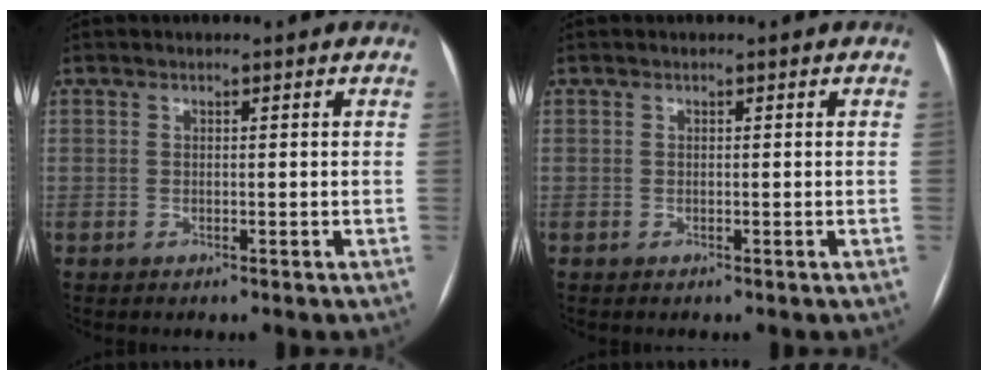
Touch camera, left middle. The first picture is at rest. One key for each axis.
{"total": 0.0}